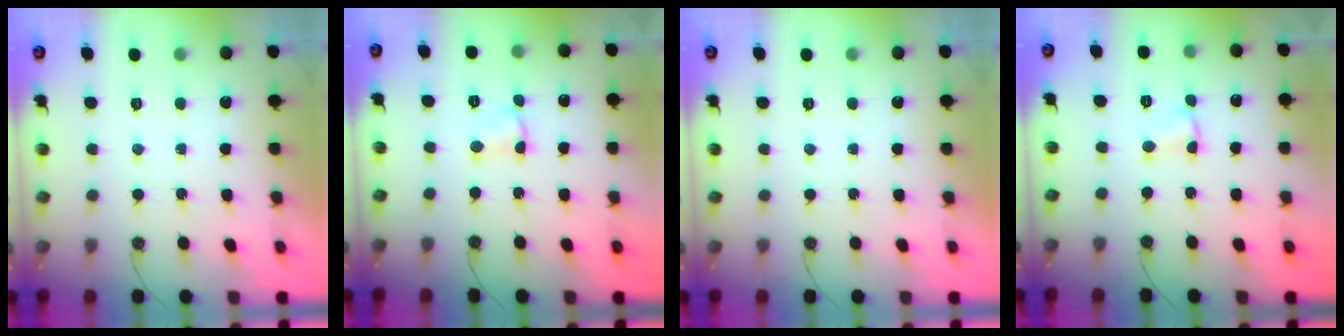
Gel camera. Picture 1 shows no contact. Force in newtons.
{"total": 1.9, "press": 1.9, "slide": 0.3}
{"total": 0.0}
{"total": 3.7, "press": 1.4, "slide": 3.4}